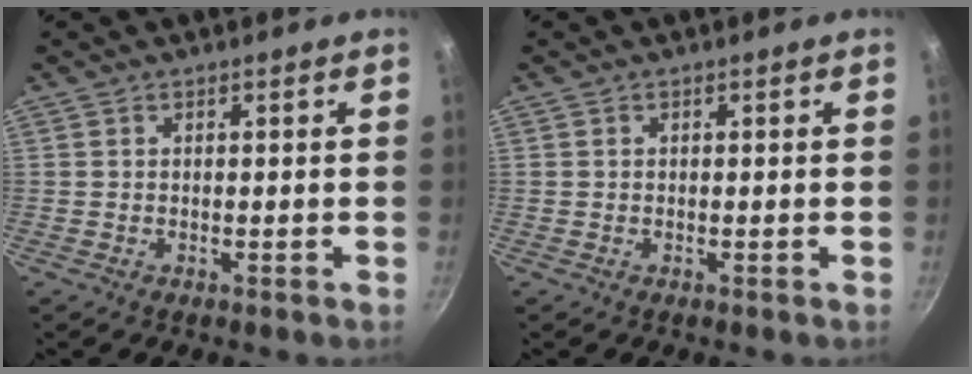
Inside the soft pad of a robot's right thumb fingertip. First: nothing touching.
{"total": 0.0}